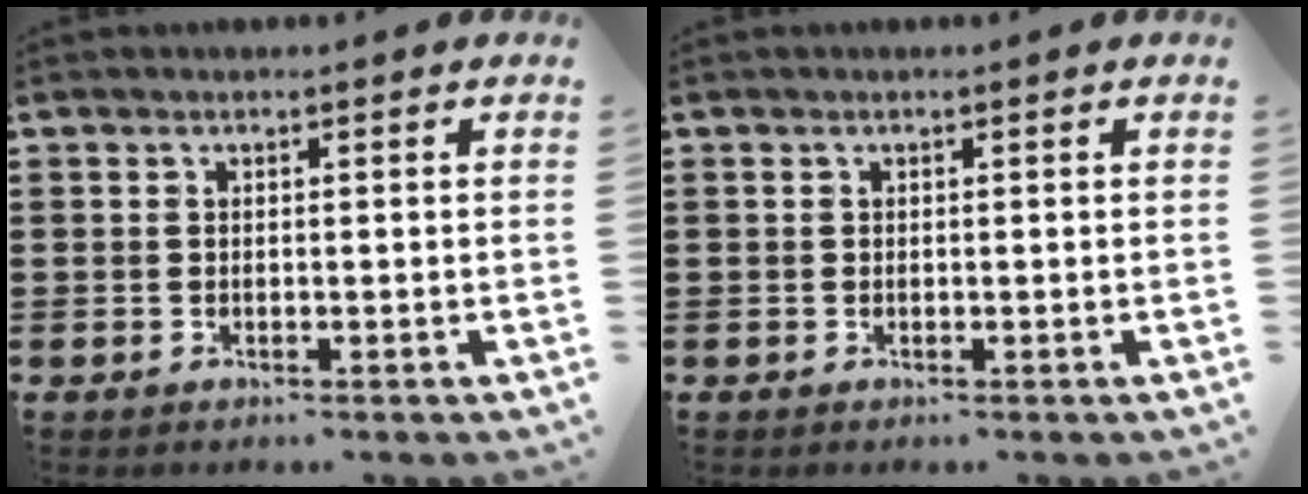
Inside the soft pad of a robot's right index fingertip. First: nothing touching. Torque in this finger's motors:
{"motor_torque": [-0.01, -0.07, 0.04, 0.01]}